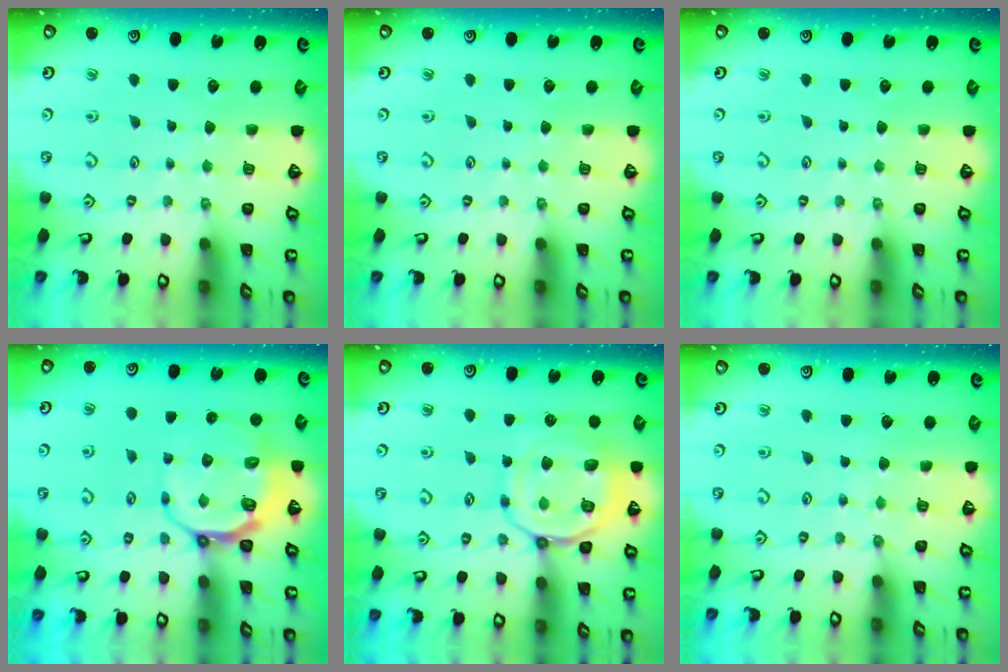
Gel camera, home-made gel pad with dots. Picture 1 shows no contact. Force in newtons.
{"total": 0.0}
{"total": 0.0}
{"total": 8.1, "press": 7.4, "slide": 3.4}
{"total": 13.9, "press": 13.8, "slide": 1.5}
{"total": 5.1, "press": 5.1, "slide": 0.6}